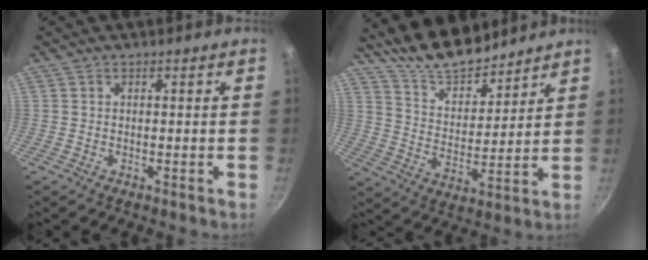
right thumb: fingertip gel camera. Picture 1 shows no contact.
{"total": 13.0, "force": [11.5, 4.2, 4.4], "torque": [-0.049, -0.083, 0.205]}